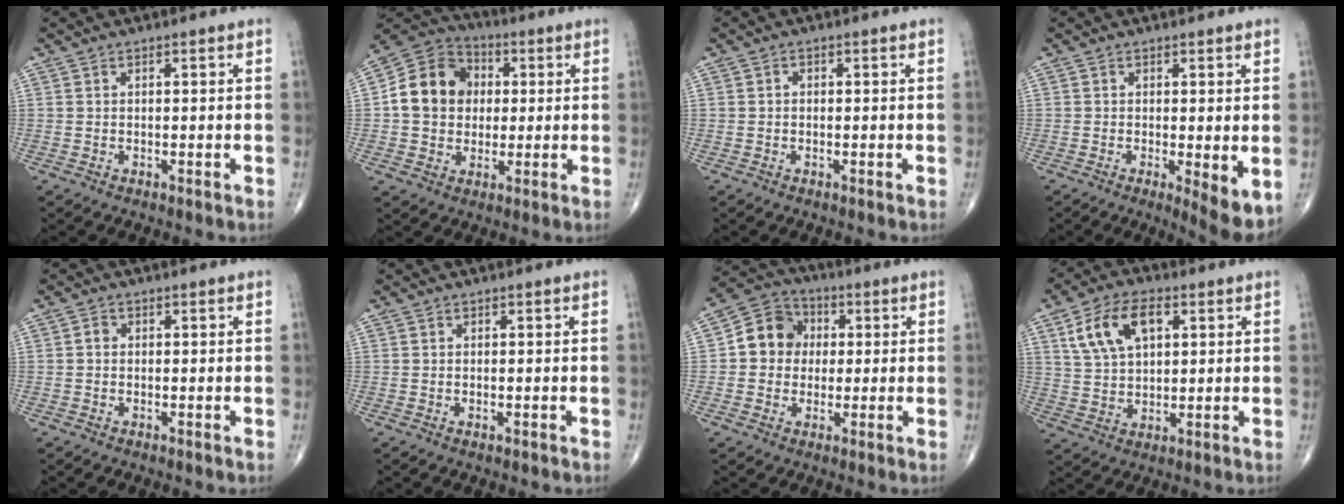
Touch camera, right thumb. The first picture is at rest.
{"total": 13.3, "force": [1.1, 11.2, 7.1], "torque": [-0.104, 0.020, 0.011]}
{"total": 0.8, "force": [0.0, 0.6, 0.4], "torque": [-0.005, 0.003, -0.003]}
{"total": 5.9, "force": [-0.9, 1.6, 5.6], "torque": [-0.083, -0.019, -0.014]}
{"total": 1.1, "force": [-0.1, 0.9, 0.6], "torque": [-0.004, 0.003, -0.006]}
{"total": 0.7, "force": [-0.2, 0.3, 0.6], "torque": [-0.011, -0.003, -0.003]}
{"total": 9.4, "force": [0.8, 8.3, 4.3], "torque": [-0.045, 0.020, 0.000]}
{"total": 11.3, "force": [4.2, 6.4, 8.2], "torque": [-0.144, 0.002, 0.080]}